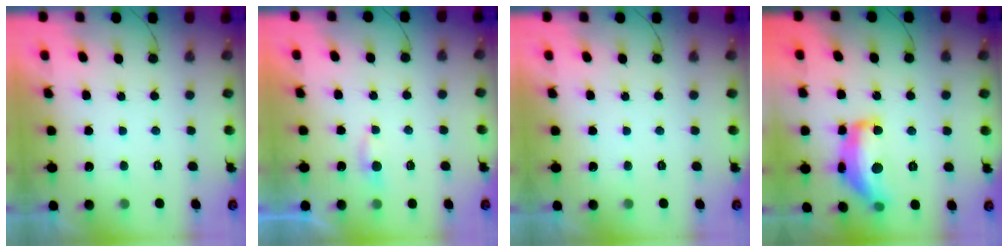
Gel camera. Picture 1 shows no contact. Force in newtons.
{"total": 2.3, "press": 2.3, "slide": 0.3}
{"total": 0.0}
{"total": 15.8, "press": 15.7, "slide": 1.0}